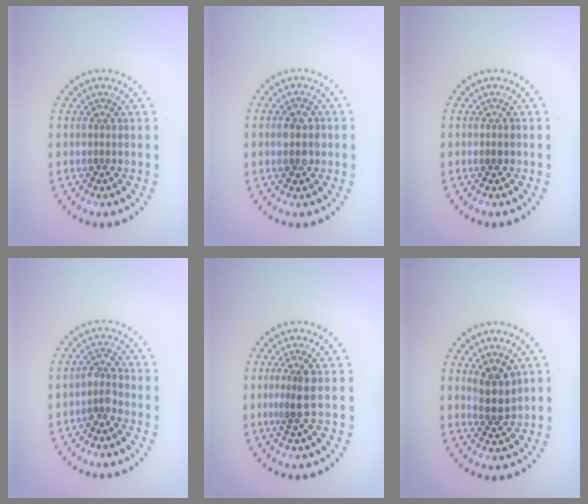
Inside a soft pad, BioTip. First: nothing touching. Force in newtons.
{"total": 2.9, "press": 2.9, "slide": 0.2}
{"total": 0.9, "press": 0.9, "slide": 0.1}
{"total": 1.8, "press": 1.2, "slide": 1.3}
{"total": 2.2, "press": 1.8, "slide": 1.4}
{"total": 2.6, "press": 2.4, "slide": 1.1}